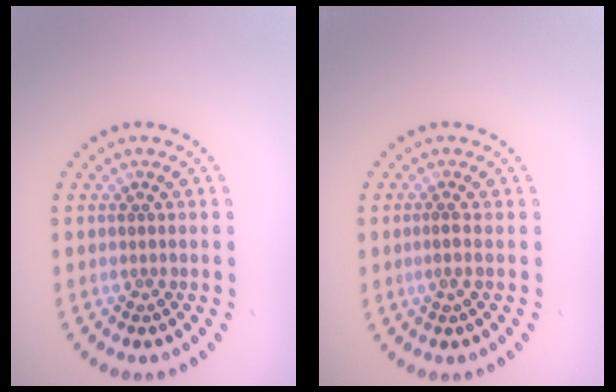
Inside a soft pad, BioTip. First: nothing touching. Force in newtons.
{"total": 0.6, "press": 0.4, "slide": 0.5}